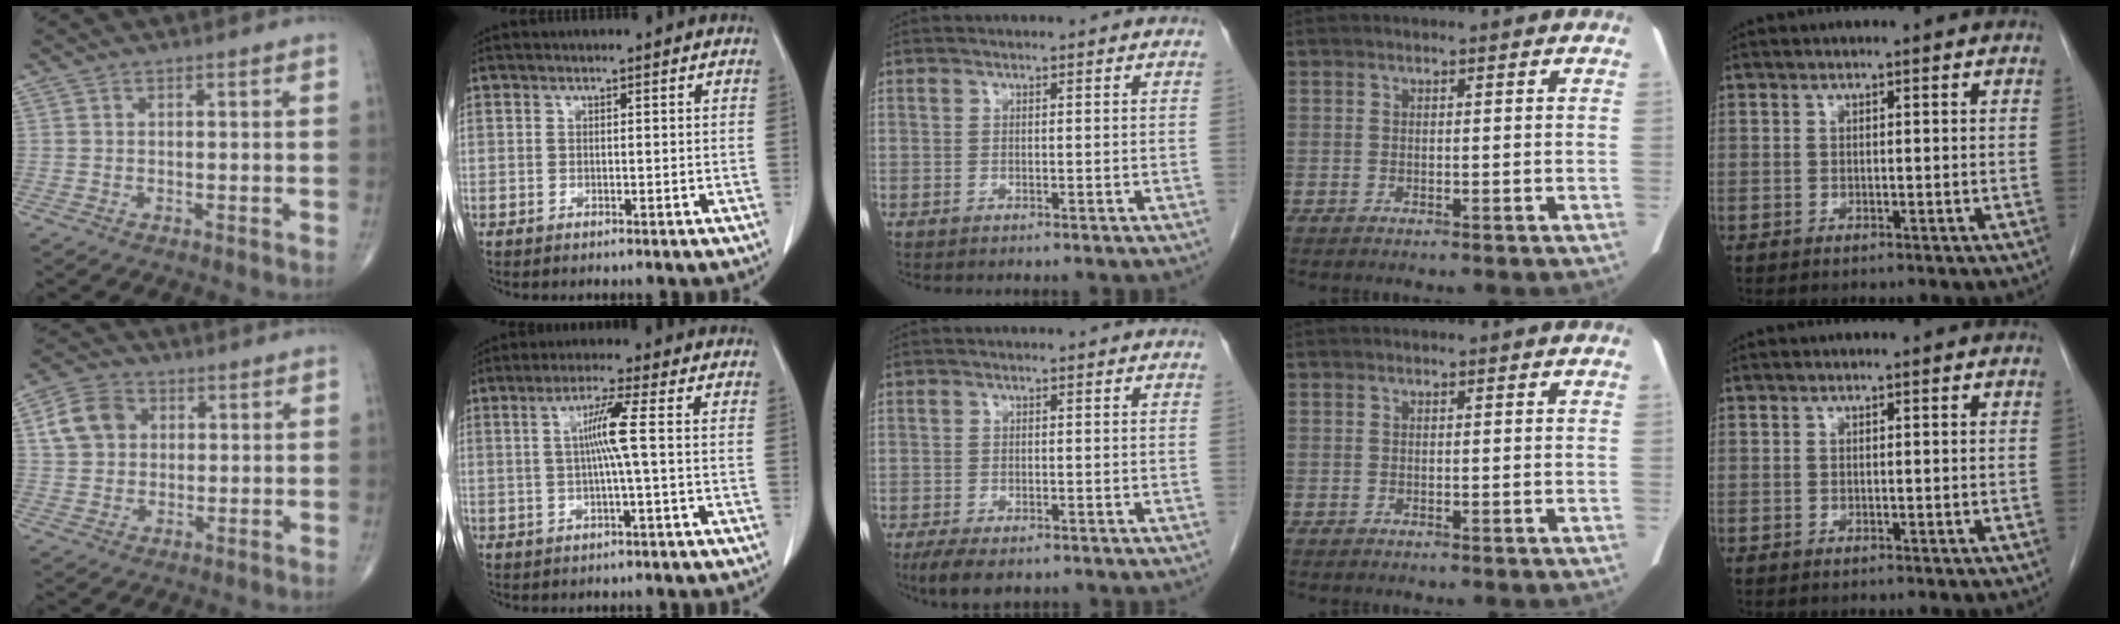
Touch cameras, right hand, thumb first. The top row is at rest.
{"thumb": {"total": 8.1, "force": [2.0, 6.6, 4.3], "torque": [-0.062, 0.006, 0.031]}, "index": {"total": 5.2, "force": [0.4, -1.0, 5.1], "torque": [-0.097, 0.006, 0.010]}, "middle": {"total": 4.6, "force": [-3.2, 1.8, 2.8], "torque": [-0.050, -0.010, -0.050]}}